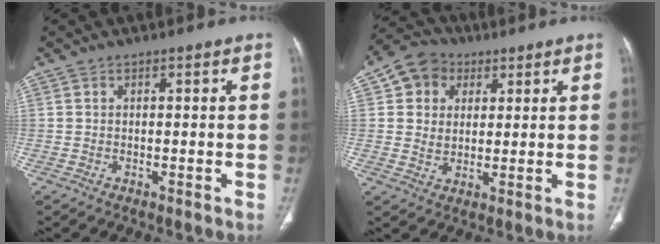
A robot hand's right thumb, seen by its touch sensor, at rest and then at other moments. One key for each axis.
{"total": 9.0, "fx": 3.2, "fy": 7.6, "fz": 3.4, "tx": -0.033, "ty": -0.004, "tz": 0.052}